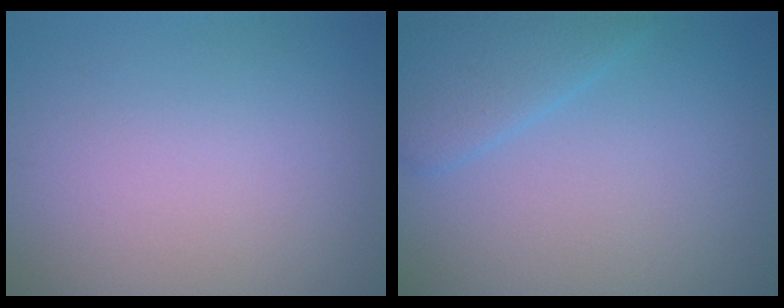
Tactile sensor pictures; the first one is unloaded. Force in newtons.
{"total": 2.8, "press": 2.8, "slide": 0.2}